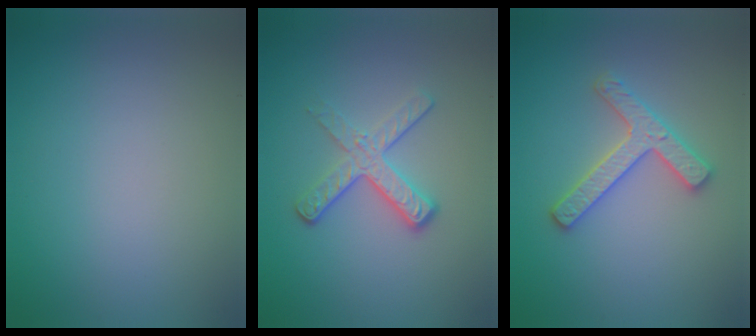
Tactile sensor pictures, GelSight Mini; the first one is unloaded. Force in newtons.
{"total": 3.6, "press": 2.6, "slide": 2.5}
{"total": 2.8, "press": 2.8, "slide": 0.6}